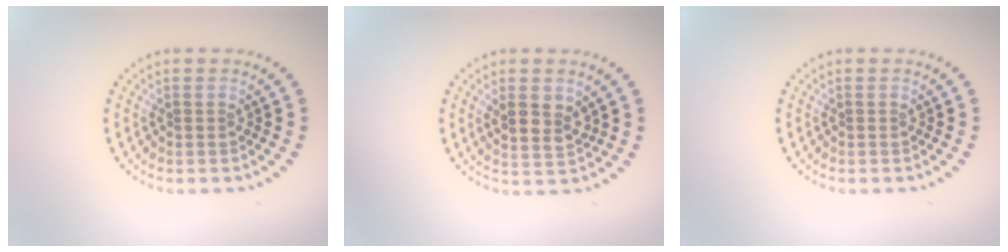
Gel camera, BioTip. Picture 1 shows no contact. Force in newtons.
{"total": 2.8, "press": 2.6, "slide": 1.1}
{"total": 0.0}